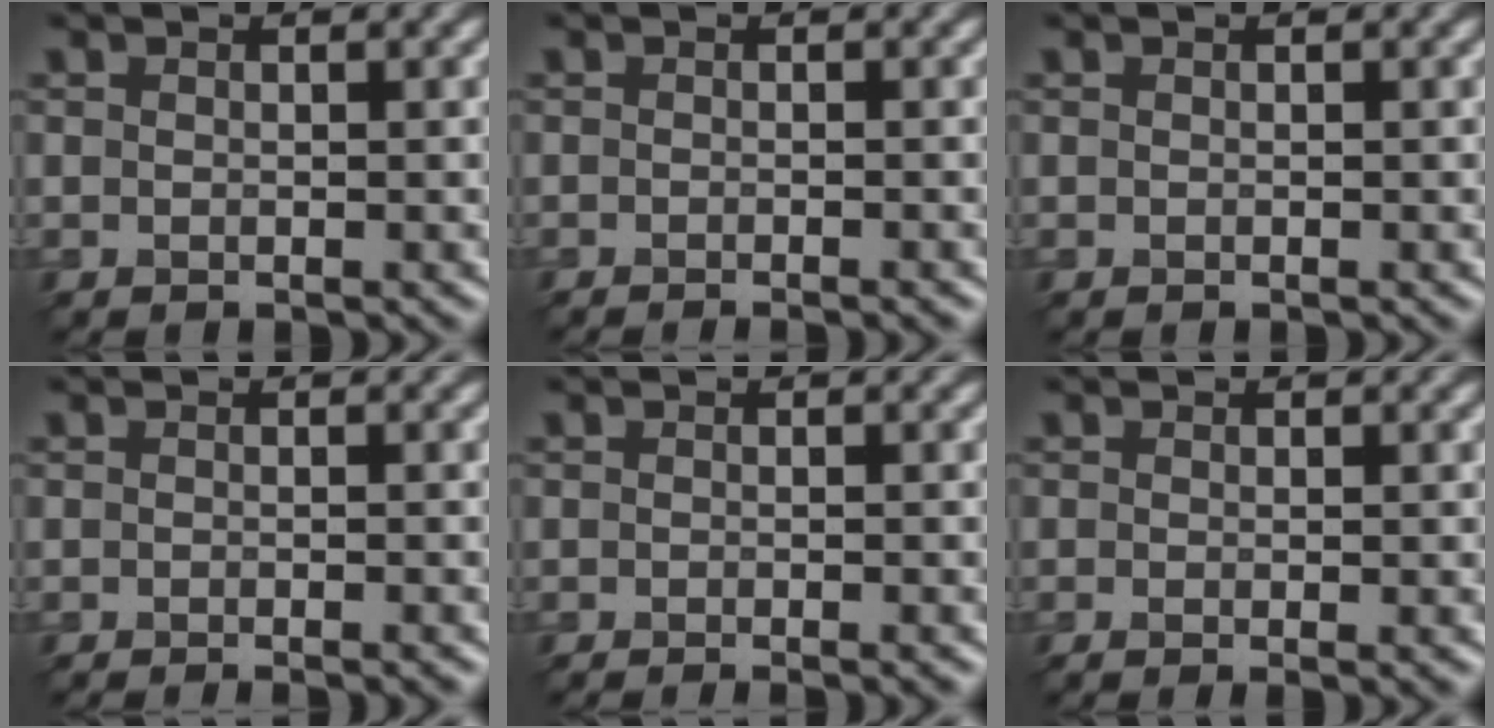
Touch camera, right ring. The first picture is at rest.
{"total": 1.7, "force": [-1.2, 0.4, 1.1], "torque": [-0.004, -0.006, -0.017]}
{"total": 0.0}
{"total": 1.9, "force": [-1.4, 0.4, 1.2], "torque": [-0.003, -0.003, -0.019]}
{"total": 2.1, "force": [-1.3, 0.6, 1.6], "torque": [-0.004, -0.005, -0.017]}
{"total": 1.7, "force": [-0.4, 0.7, 1.6], "torque": [-0.013, -0.006, -0.010]}